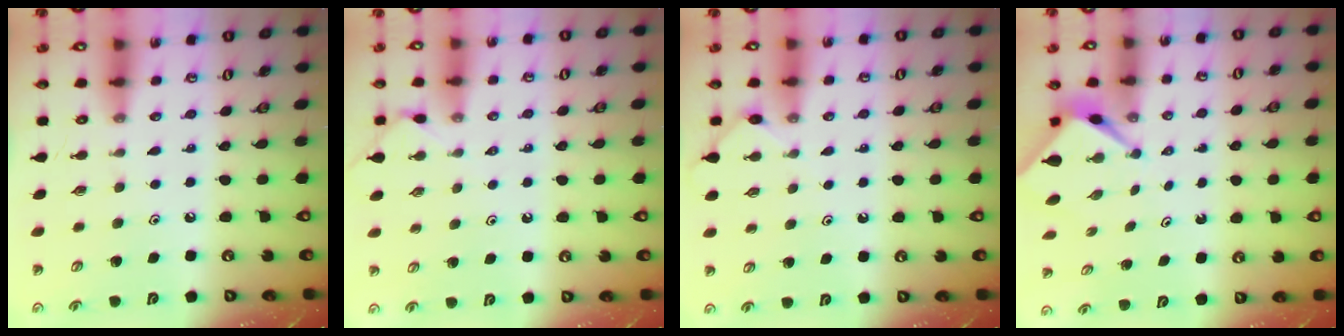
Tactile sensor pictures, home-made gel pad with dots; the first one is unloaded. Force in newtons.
{"total": 3.0, "press": 3.0, "slide": 0.4}
{"total": 3.3, "press": 3.3, "slide": 0.3}
{"total": 2.6, "press": 2.6, "slide": 0.1}